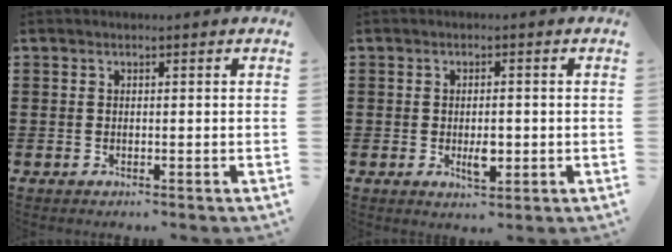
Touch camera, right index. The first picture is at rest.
{"total": 3.6, "force": [-0.5, 1.4, 3.3], "torque": [-0.064, 0.001, -0.012]}